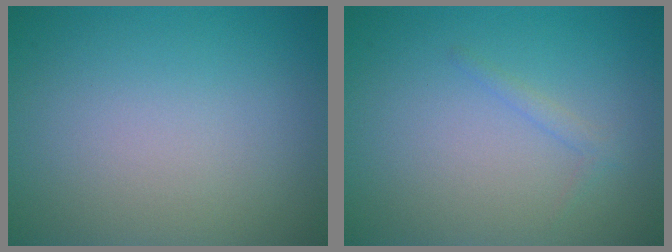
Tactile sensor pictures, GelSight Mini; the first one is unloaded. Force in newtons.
{"total": 0.8, "press": 0.8, "slide": 0.1}